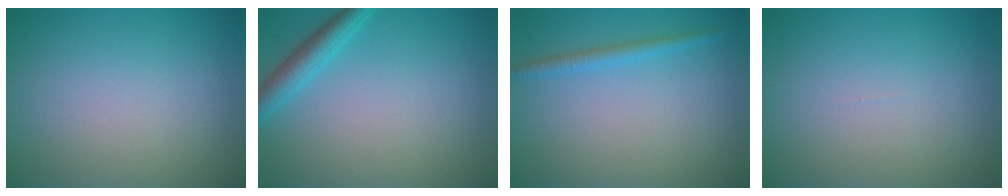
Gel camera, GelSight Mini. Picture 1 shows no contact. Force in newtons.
{"total": 2.7, "press": 2.7, "slide": 0.1}
{"total": 1.5, "press": 1.5, "slide": 0.1}
{"total": 0.0}